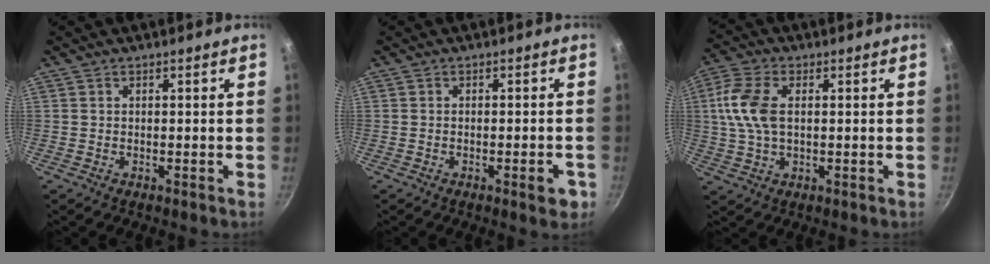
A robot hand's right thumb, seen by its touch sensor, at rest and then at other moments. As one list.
[{"total": 3.4, "force": [-1.5, 1.0, 2.9], "torque": [-0.033, 0.008, -0.018]}, {"total": 9.7, "force": [1.2, 5.6, 7.8], "torque": [-0.163, 0.014, 0.016]}]